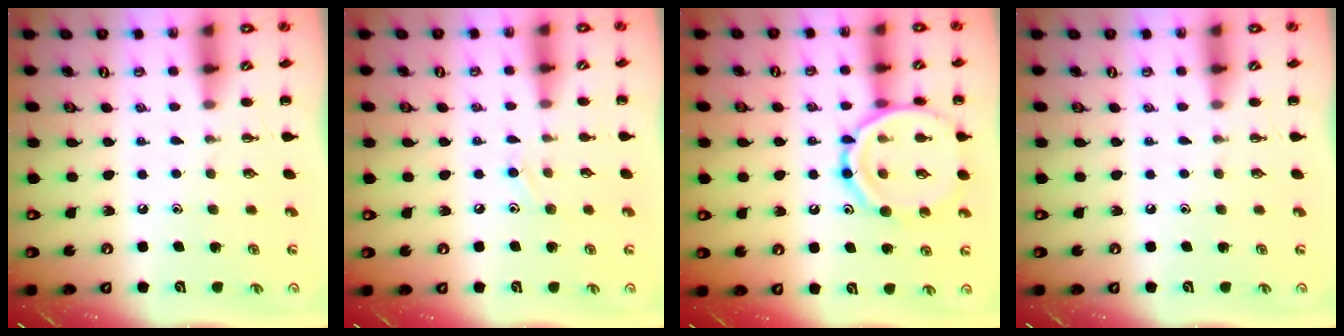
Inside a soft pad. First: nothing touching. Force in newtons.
{"total": 7.0, "press": 6.6, "slide": 2.4}
{"total": 16.9, "press": 16.8, "slide": 1.9}
{"total": 0.0}